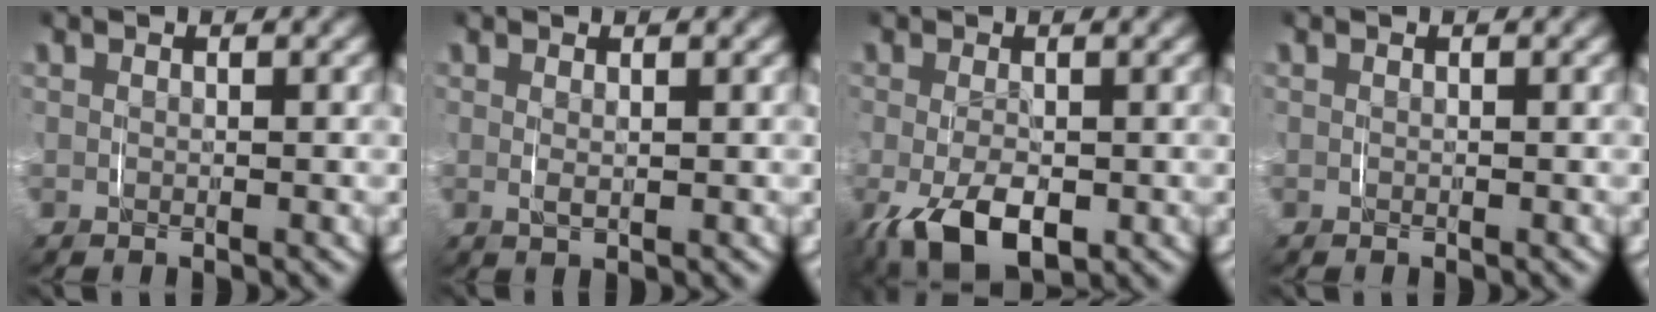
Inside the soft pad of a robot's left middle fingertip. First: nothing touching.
{"total": 0.9, "force": [0.4, 0.1, 0.7], "torque": [-0.014, -0.004, 0.011]}
{"total": 7.0, "force": [-2.9, 3.7, 5.2], "torque": [-0.110, -0.036, -0.026]}
{"total": 0.0}